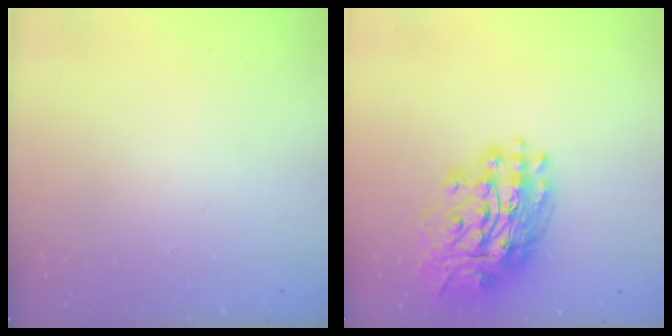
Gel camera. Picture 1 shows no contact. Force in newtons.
{"total": 17.2, "press": 17.1, "slide": 1.9}